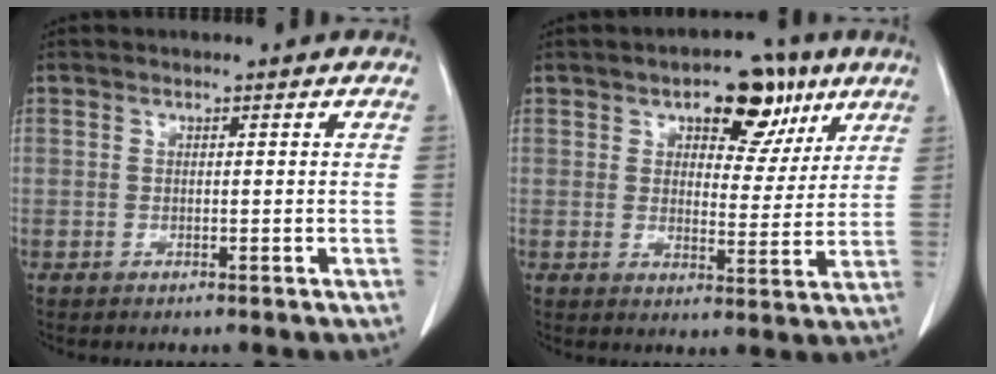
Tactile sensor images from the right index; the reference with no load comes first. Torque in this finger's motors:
{"motor_torque": [0.26, 0.24, 0.16, 0.06]}